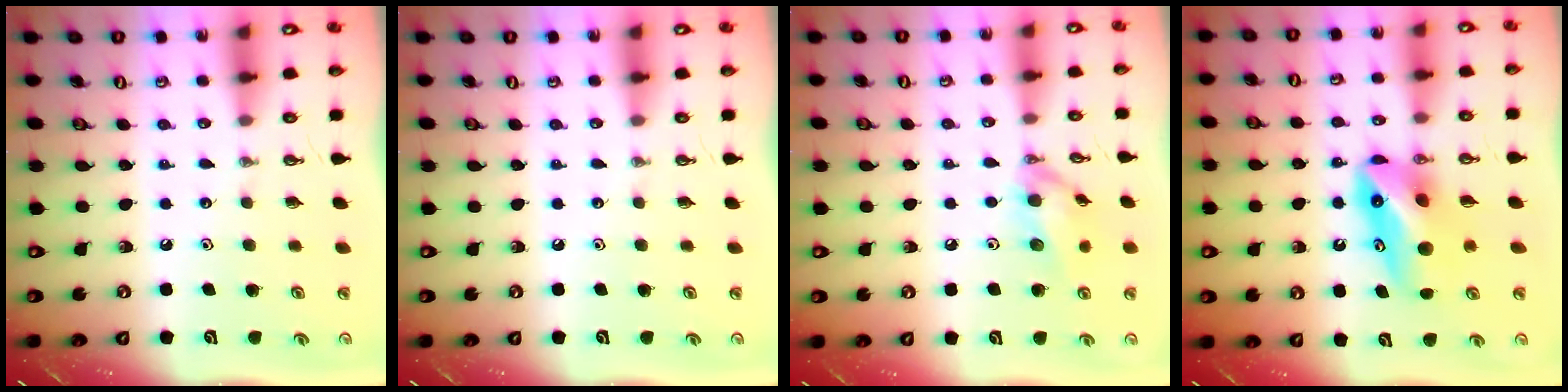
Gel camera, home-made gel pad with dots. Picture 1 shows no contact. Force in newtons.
{"total": 0.0}
{"total": 11.6, "press": 11.5, "slide": 1.4}
{"total": 10.3, "press": 9.6, "slide": 3.7}